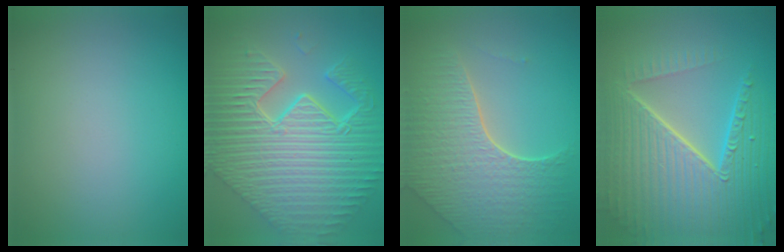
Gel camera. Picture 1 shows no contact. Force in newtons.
{"total": 12.5, "press": 8.2, "slide": 9.5}
{"total": 7.6, "press": 5.3, "slide": 5.5}
{"total": 10.4, "press": 6.5, "slide": 8.1}